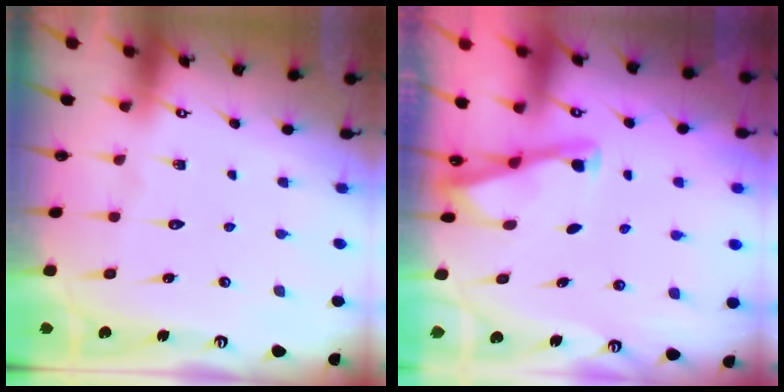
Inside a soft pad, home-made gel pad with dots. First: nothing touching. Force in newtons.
{"total": 2.9, "press": 2.9, "slide": 0.3}